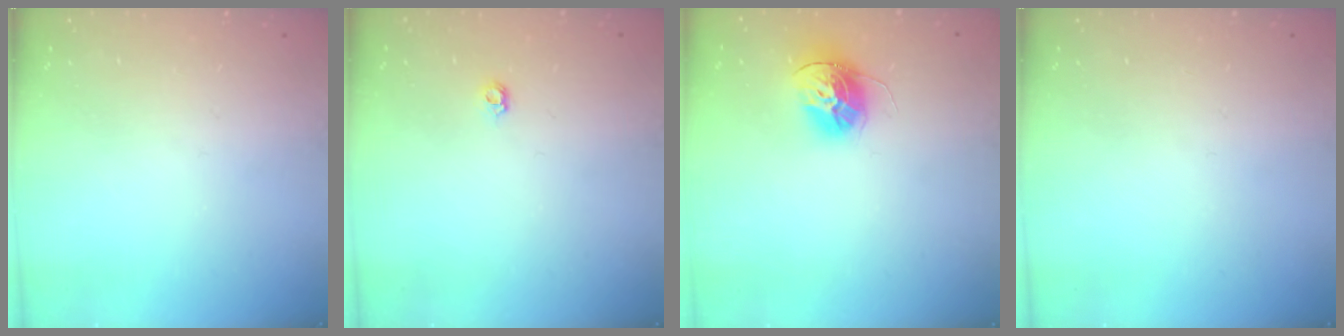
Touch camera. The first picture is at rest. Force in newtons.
{"total": 4.7, "press": 4.7, "slide": 0.8}
{"total": 12.8, "press": 12.7, "slide": 1.3}
{"total": 0.0}